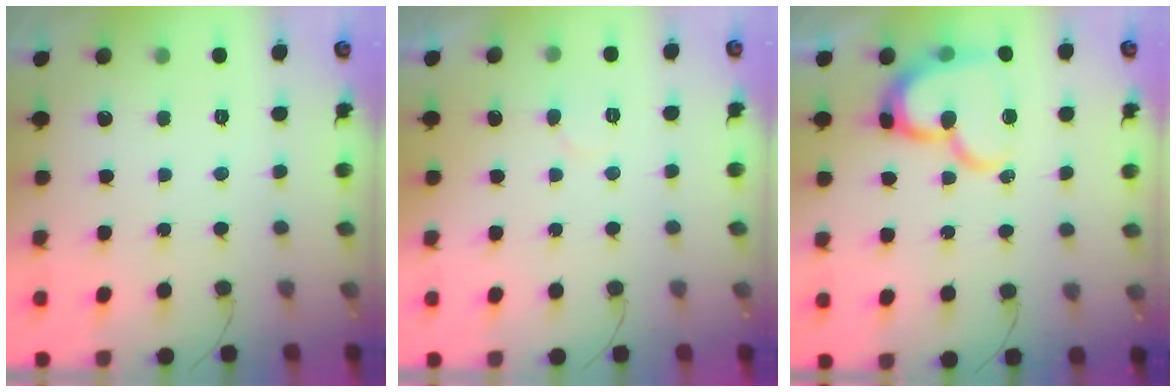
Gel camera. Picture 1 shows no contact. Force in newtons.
{"total": 3.8, "press": 3.8, "slide": 0.3}
{"total": 17.0, "press": 17.0, "slide": 1.4}